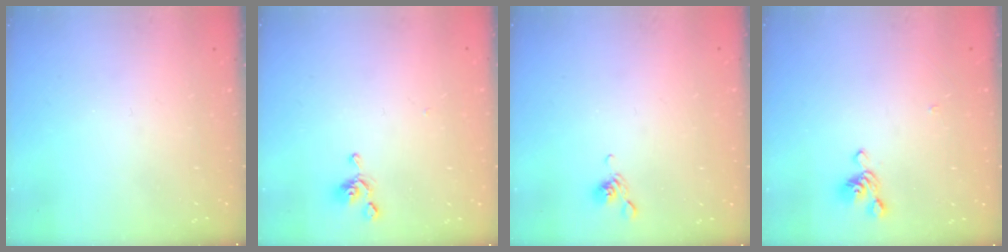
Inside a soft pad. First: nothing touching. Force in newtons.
{"total": 0.6, "press": 0.3, "slide": 0.6}
{"total": 5.6, "press": 5.5, "slide": 0.7}
{"total": 5.3, "press": 5.2, "slide": 0.9}